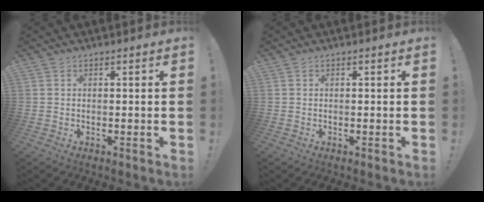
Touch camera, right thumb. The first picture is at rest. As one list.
[{"total": 0.0}]